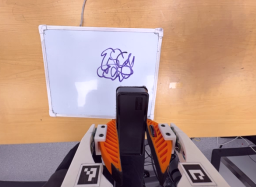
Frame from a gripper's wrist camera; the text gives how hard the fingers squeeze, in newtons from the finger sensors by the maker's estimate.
{"total": 4.1, "left": 2.6, "right": 5.6}